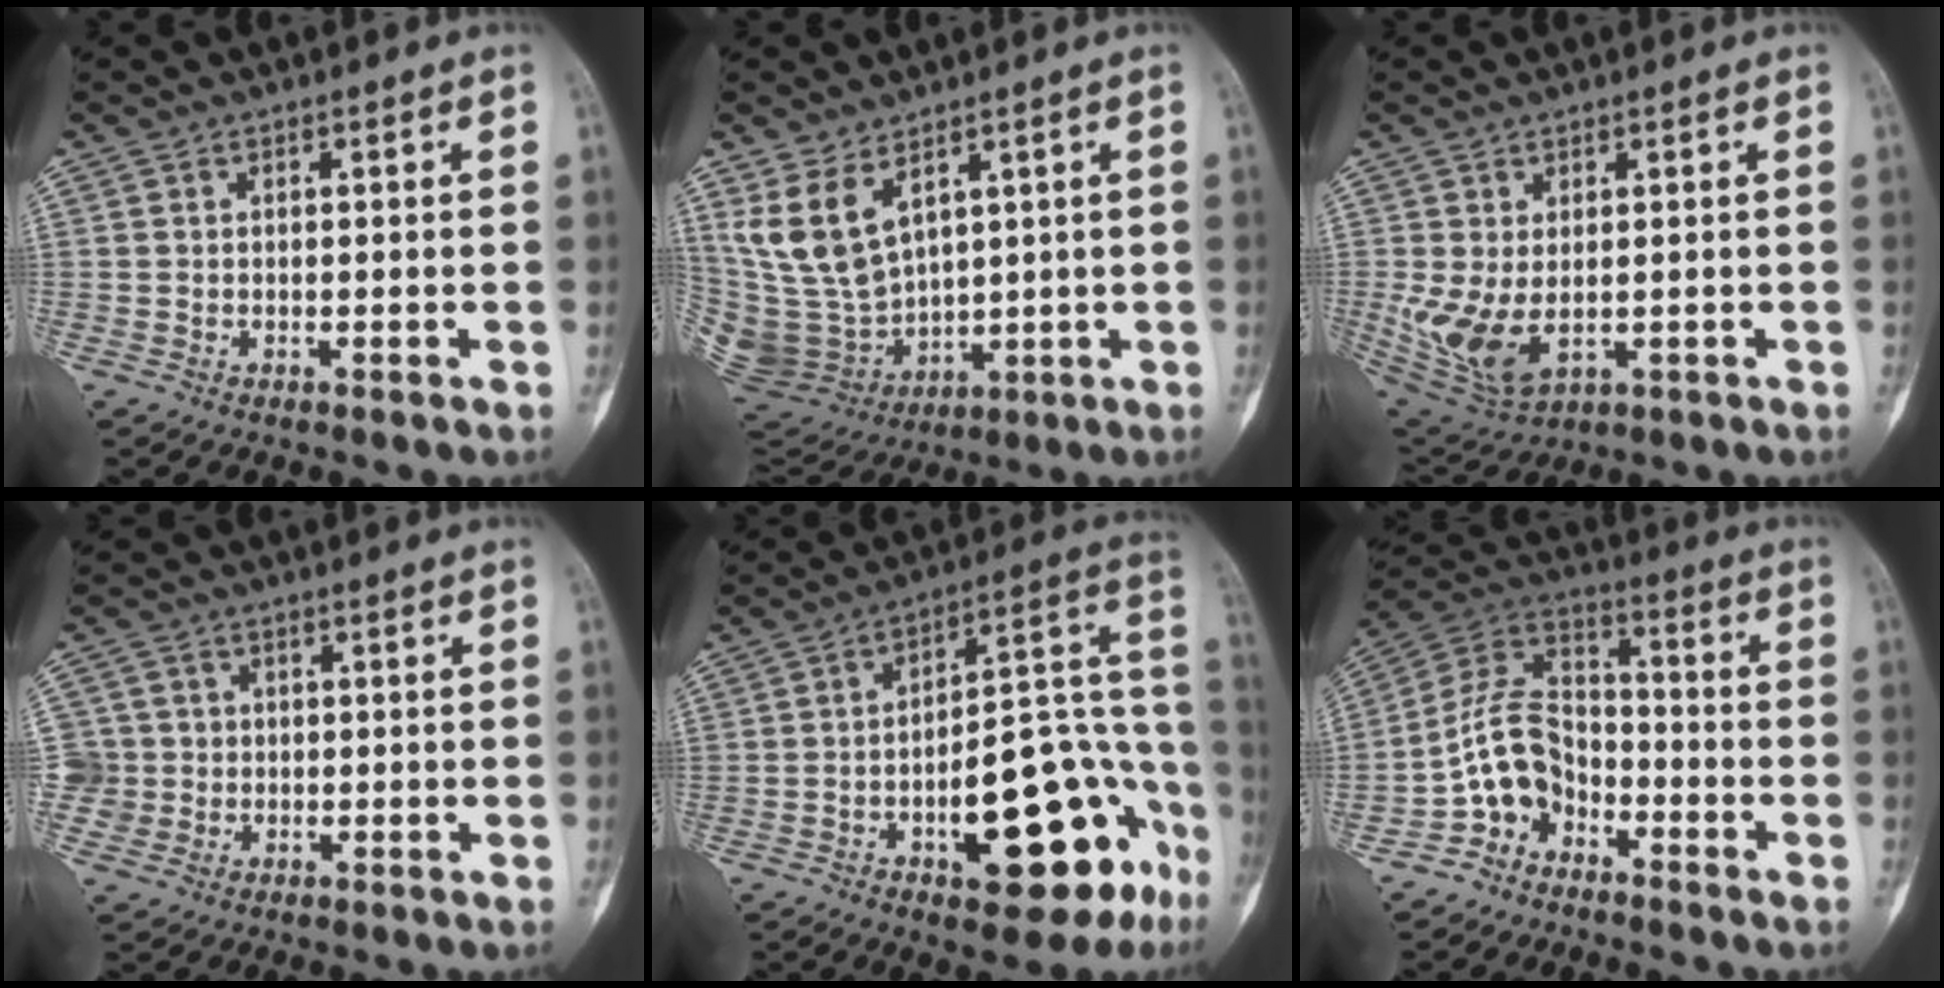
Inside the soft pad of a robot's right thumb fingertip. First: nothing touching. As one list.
[{"total": 13.7, "force": [6.2, 8.6, 8.6], "torque": [-0.146, -0.033, 0.156]}, {"total": 9.7, "force": [-0.6, 5.8, 7.7], "torque": [-0.159, -0.010, 0.011]}, {"total": 4.6, "force": [-0.5, 4.5, -0.2], "torque": [0.031, 0.014, -0.014]}, {"total": 24.1, "force": [-9.8, 9.5, 19.9], "torque": [-0.210, 0.075, -0.123]}, {"total": 10.9, "force": [-5.8, 7.6, 5.3], "torque": [-0.087, 0.071, -0.127]}]